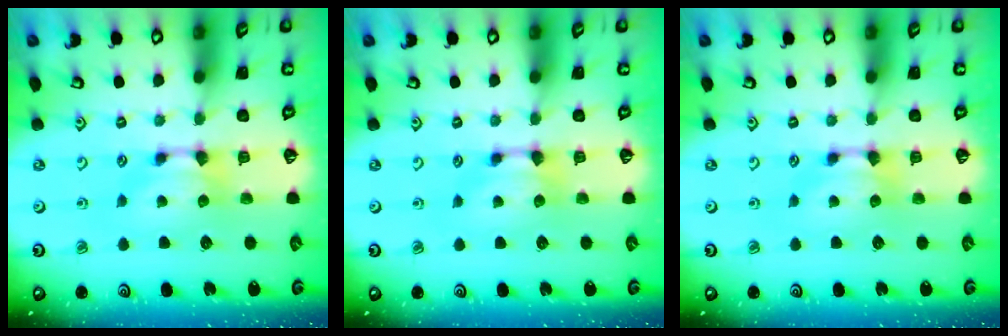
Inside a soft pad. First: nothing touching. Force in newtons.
{"total": 0.5, "press": 0.3, "slide": 0.4}
{"total": 0.0}